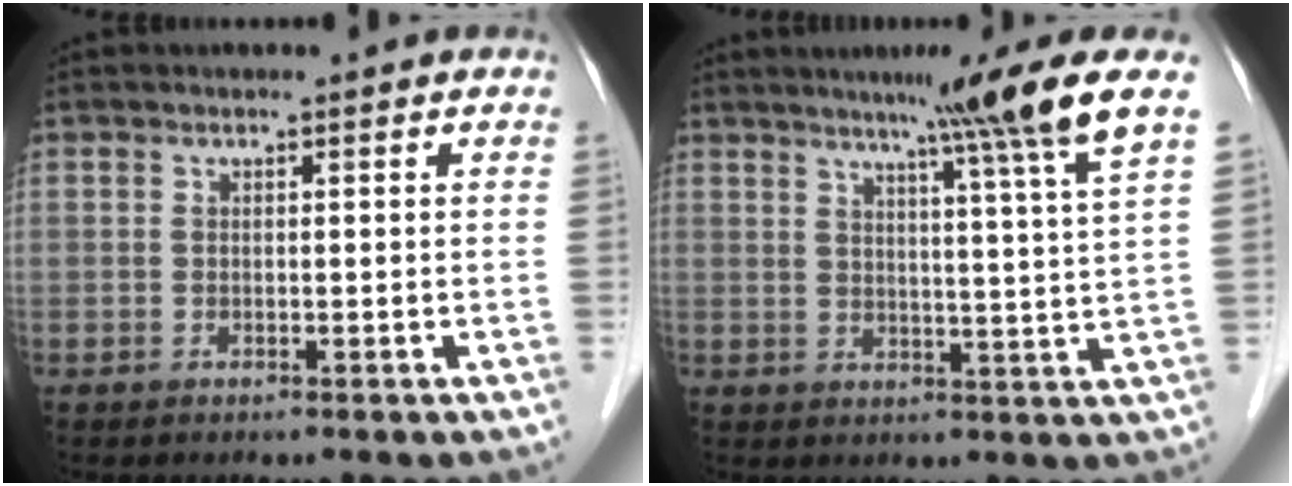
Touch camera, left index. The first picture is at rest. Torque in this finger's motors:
{"motor_torque": [0.60, -0.28, 0.16, 0.09]}